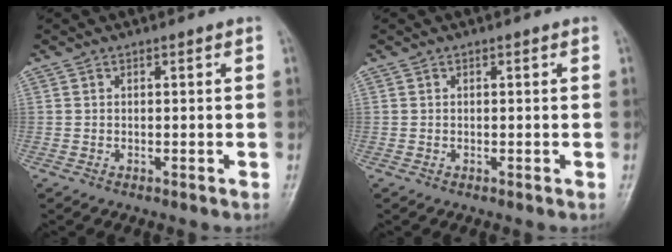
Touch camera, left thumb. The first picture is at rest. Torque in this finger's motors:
{"motor_torque": [-0.24, 0.03, 0.03, 0.00, -0.04]}